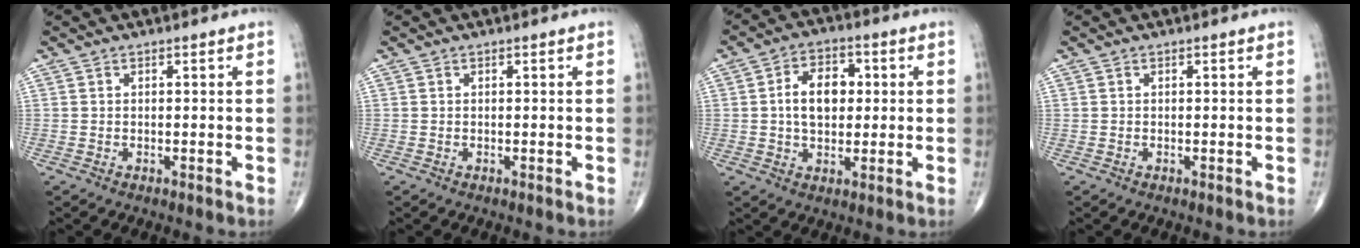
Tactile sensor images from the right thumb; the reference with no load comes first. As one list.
[{"total": 0.0}, {"total": 9.0, "force": [0.9, 6.0, 6.6], "torque": [-0.089, 0.012, 0.013]}, {"total": 0.0}]